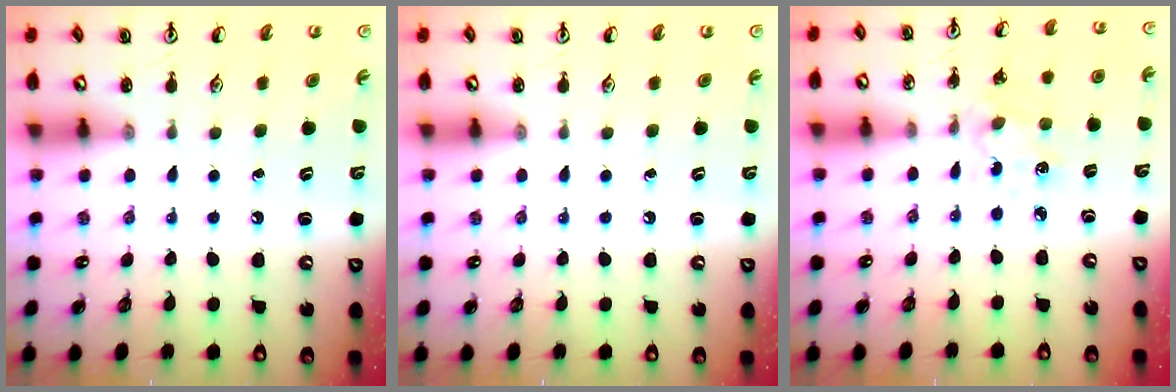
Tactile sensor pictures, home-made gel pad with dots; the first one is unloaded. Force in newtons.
{"total": 0.0}
{"total": 2.1, "press": 2.0, "slide": 0.7}